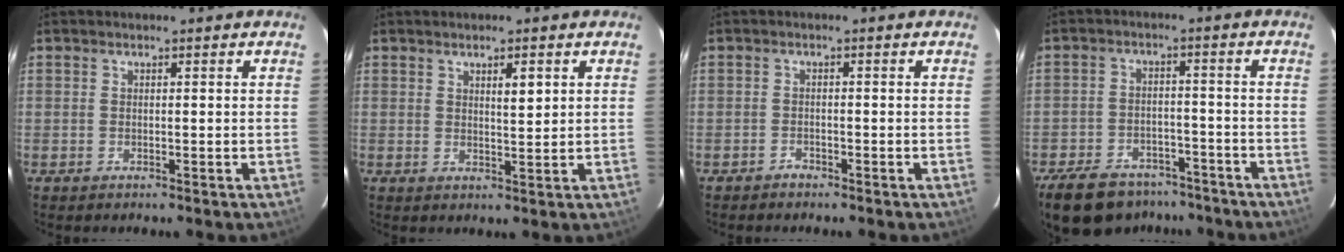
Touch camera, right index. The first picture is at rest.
{"total": 3.2, "force": [1.4, 0.9, 2.7], "torque": [-0.043, 0.002, 0.025]}
{"total": 1.3, "force": [-1.2, 0.5, 0.0], "torque": [-0.003, 0.004, -0.021]}
{"total": 17.8, "force": [-13.6, 8.8, 7.3], "torque": [-0.176, 0.008, -0.194]}